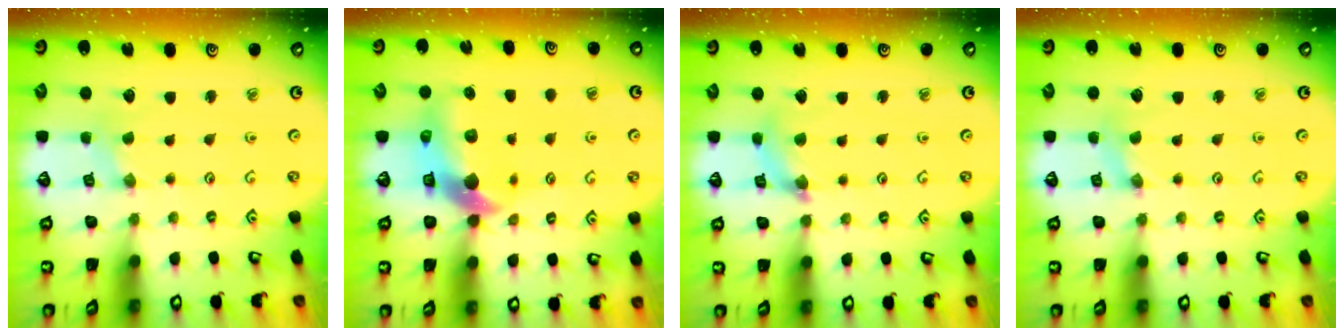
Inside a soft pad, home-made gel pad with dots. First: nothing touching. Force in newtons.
{"total": 9.9, "press": 9.8, "slide": 1.3}
{"total": 5.0, "press": 5.0, "slide": 0.5}
{"total": 1.4, "press": 1.3, "slide": 0.2}